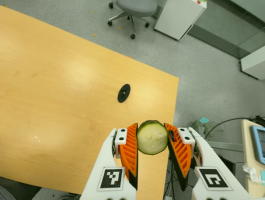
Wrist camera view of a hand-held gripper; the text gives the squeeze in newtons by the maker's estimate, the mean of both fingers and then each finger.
{"total": 10.3, "left": 9.2, "right": 11.4}